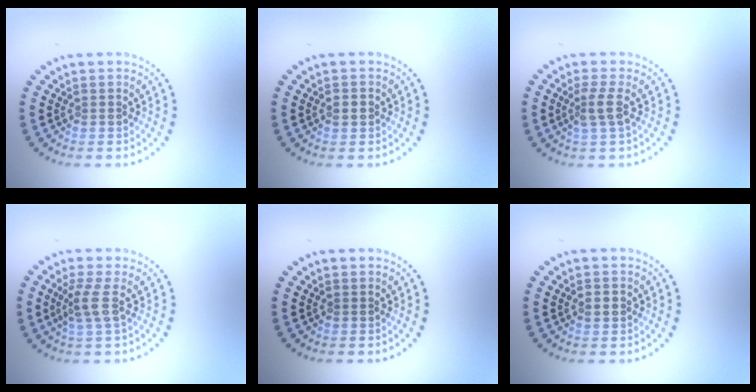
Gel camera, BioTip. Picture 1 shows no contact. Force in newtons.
{"total": 1.0, "press": 1.0, "slide": 0.2}
{"total": 1.9, "press": 1.5, "slide": 1.2}
{"total": 2.2, "press": 1.7, "slide": 1.4}
{"total": 0.0}
{"total": 1.0, "press": 1.0, "slide": 0.2}